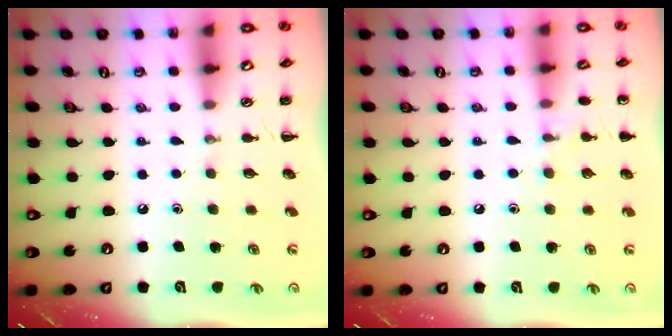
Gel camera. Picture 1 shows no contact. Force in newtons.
{"total": 6.2, "press": 5.9, "slide": 1.9}